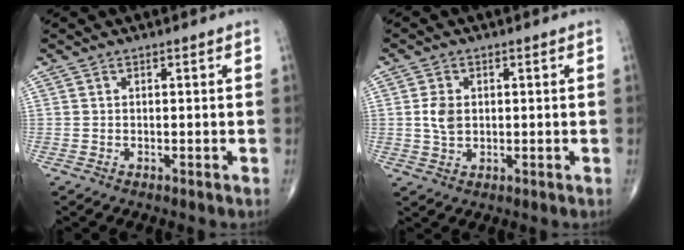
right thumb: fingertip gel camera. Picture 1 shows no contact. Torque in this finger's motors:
{"motor_torque": [-0.08, 0.07, 0.24, -0.12, 0.01]}